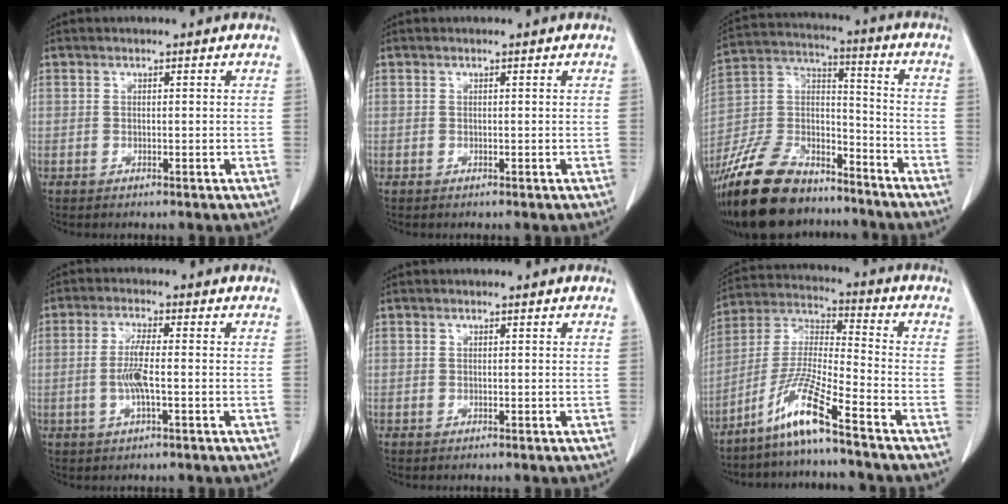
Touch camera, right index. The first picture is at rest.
{"total": 0.0}
{"total": 22.0, "force": [-17.9, 8.7, 9.4], "torque": [-0.234, 0.001, -0.317]}
{"total": 4.7, "force": [-0.8, 0.4, 4.7], "torque": [-0.101, -0.004, -0.017]}
{"total": 0.0}
{"total": 10.4, "force": [-7.4, -0.8, 7.4], "torque": [-0.159, -0.016, -0.147]}